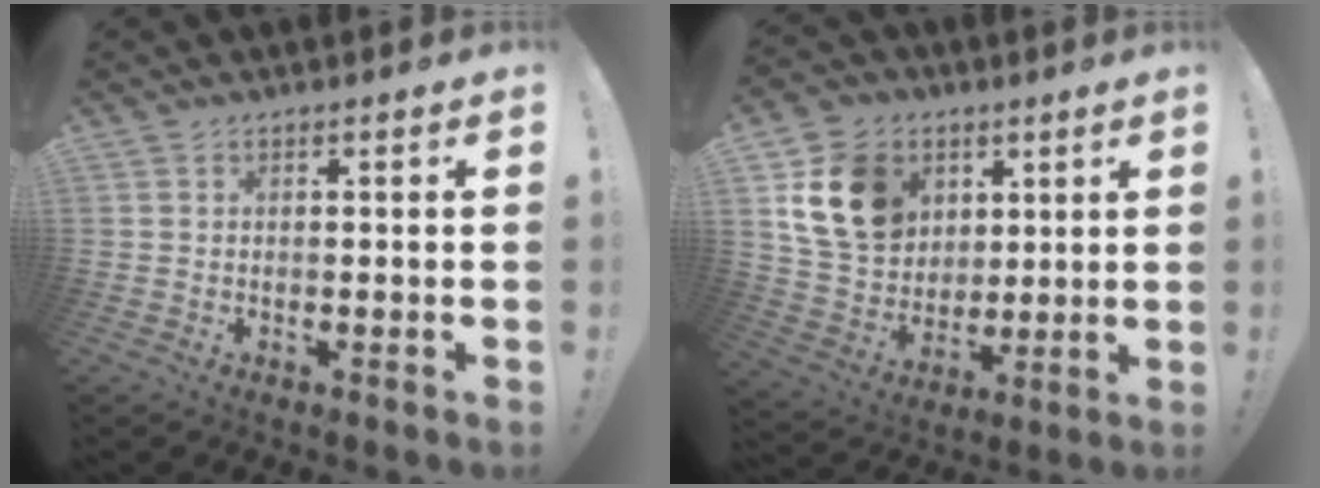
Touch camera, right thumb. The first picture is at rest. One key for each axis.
{"total": 16.7, "fx": 6.3, "fy": 13.1, "fz": 8.1, "tx": -0.137, "ty": -0.019, "tz": 0.130}